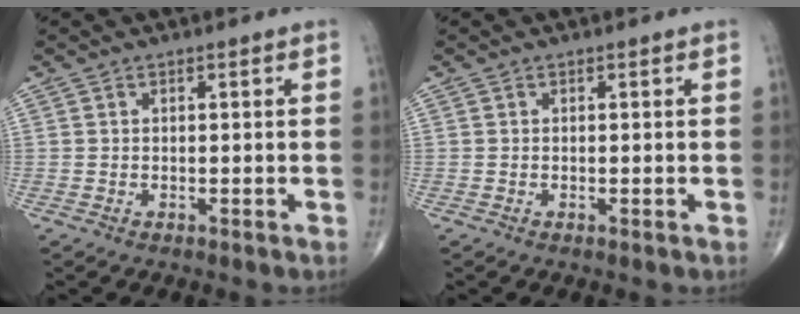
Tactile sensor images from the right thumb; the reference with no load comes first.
{"total": 0.0}